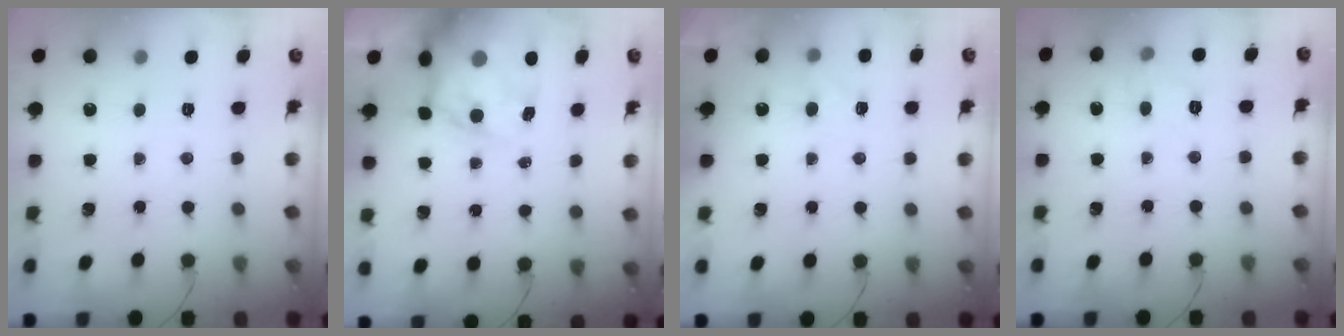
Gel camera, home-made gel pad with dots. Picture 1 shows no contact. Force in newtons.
{"total": 13.7, "press": 13.3, "slide": 3.5}
{"total": 6.5, "press": 6.2, "slide": 1.9}
{"total": 7.7, "press": 7.6, "slide": 1.6}